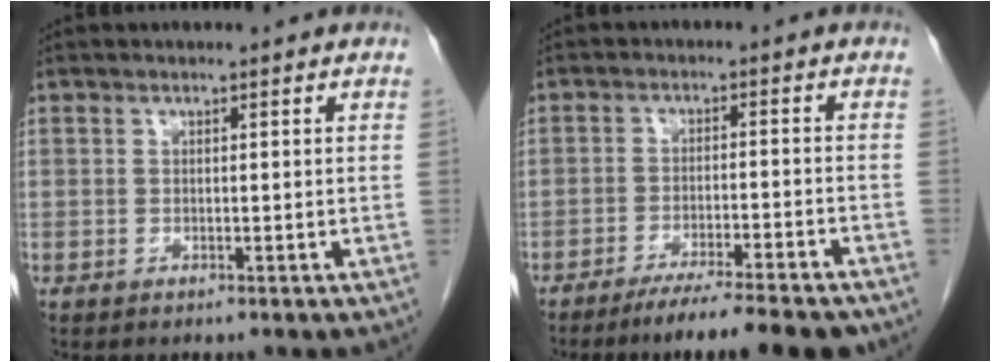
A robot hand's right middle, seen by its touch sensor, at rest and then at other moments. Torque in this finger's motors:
{"motor_torque": [1.10, -1.04, 0.11, 0.07]}